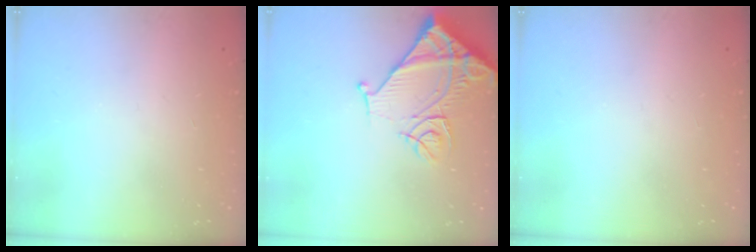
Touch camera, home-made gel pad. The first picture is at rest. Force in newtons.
{"total": 12.4, "press": 12.3, "slide": 1.6}
{"total": 0.0}